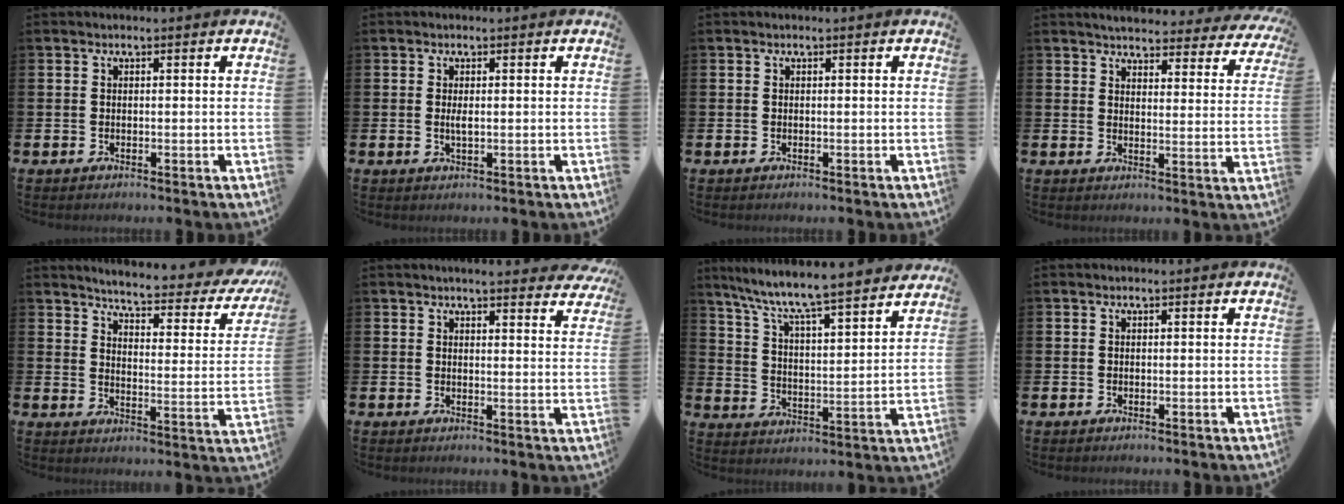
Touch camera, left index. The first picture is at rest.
{"total": 1.4, "force": [0.1, 0.4, 1.3], "torque": [-0.025, 0.001, 0.001]}
{"total": 0.0}
{"total": 4.2, "force": [4.1, 0.8, 0.5], "torque": [-0.026, -0.030, 0.068]}
{"total": 4.4, "force": [4.1, 0.4, 1.6], "torque": [-0.050, -0.041, 0.060]}
{"total": 3.7, "force": [3.6, 0.1, 0.6], "torque": [-0.012, -0.018, 0.065]}
{"total": 8.3, "force": [7.9, 0.1, 2.6], "torque": [-0.089, -0.063, 0.133]}
{"total": 0.0}